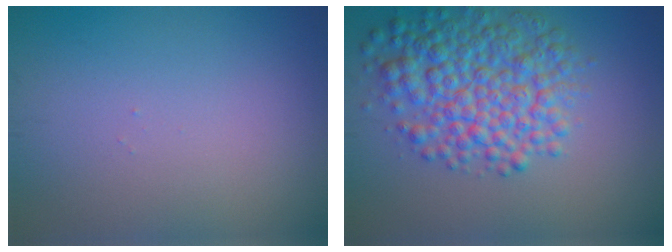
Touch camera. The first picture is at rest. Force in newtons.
{"total": 7.0, "press": 7.0, "slide": 0.1}